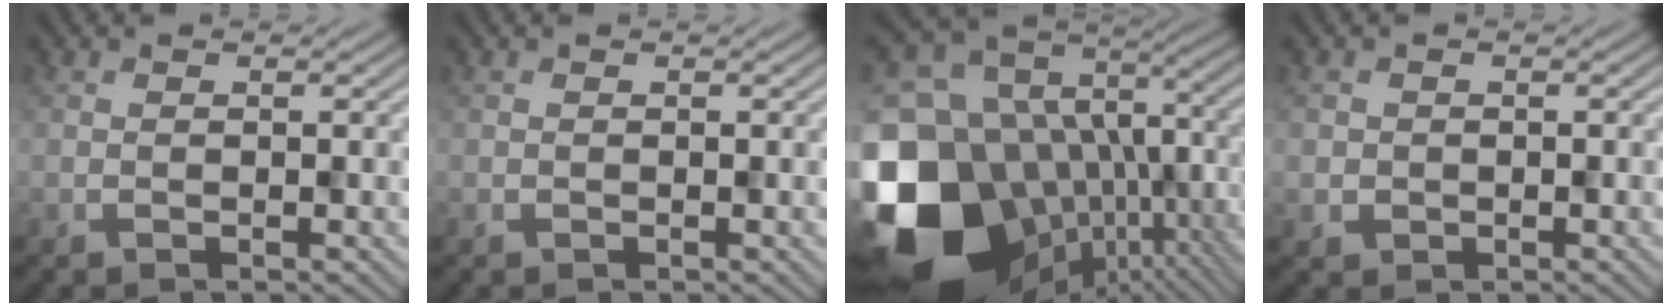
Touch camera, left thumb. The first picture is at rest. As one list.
[{"total": 0.0}, {"total": 19.4, "force": [-6.7, 14.1, 11.5], "torque": [-0.296, -0.019, -0.074]}, {"total": 1.3, "force": [-0.1, 1.3, 0.0], "torque": [0.002, -0.008, -0.002]}]